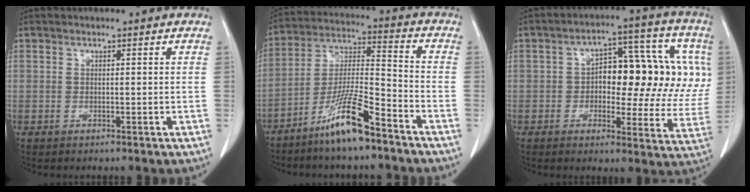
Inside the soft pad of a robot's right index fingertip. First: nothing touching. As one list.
[{"total": 11.5, "force": [-8.0, 0.9, 8.1], "torque": [-0.163, -0.011, -0.154]}, {"total": 16.3, "force": [1.8, 7.7, 14.3], "torque": [-0.172, 0.041, 0.026]}]